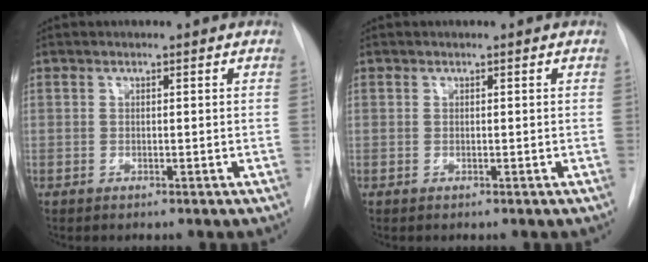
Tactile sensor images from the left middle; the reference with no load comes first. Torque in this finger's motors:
{"motor_torque": [-0.21, -0.12, 0.01, 0.01]}